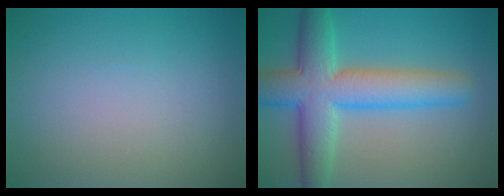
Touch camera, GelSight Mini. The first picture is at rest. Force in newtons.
{"total": 8.2, "press": 8.2, "slide": 0.3}